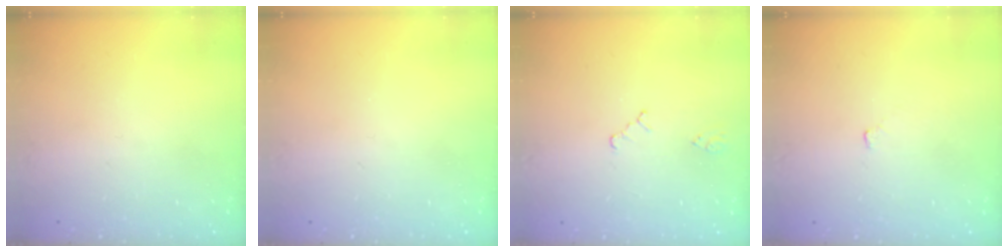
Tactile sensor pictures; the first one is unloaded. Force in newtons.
{"total": 0.0}
{"total": 1.5, "press": 1.5, "slide": 0.3}
{"total": 2.9, "press": 2.9, "slide": 0.4}